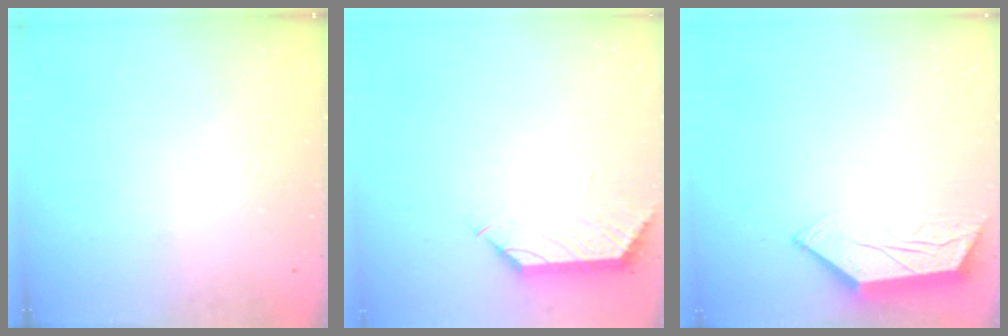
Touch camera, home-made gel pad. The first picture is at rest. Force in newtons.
{"total": 1.5, "press": 1.3, "slide": 0.6}
{"total": 4.2, "press": 4.1, "slide": 0.3}